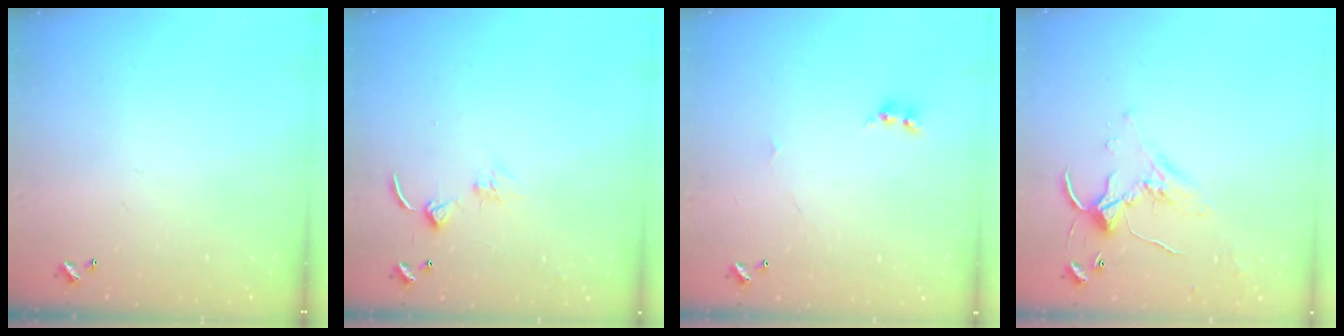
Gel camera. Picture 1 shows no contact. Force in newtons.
{"total": 1.4, "press": 1.3, "slide": 0.3}
{"total": 2.1, "press": 2.0, "slide": 0.5}
{"total": 1.5, "press": 1.5, "slide": 0.3}